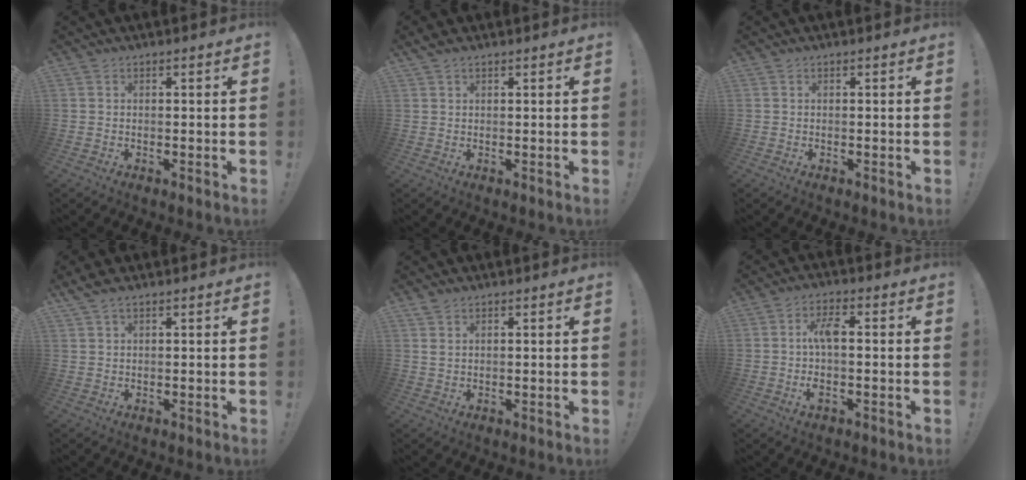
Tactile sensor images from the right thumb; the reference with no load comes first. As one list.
[{"total": 1.6, "force": [1.2, 0.7, 0.8], "torque": [-0.018, 0.000, 0.023]}, {"total": 0.0}, {"total": 2.4, "force": [1.7, 0.9, 1.4], "torque": [-0.030, -0.002, 0.033]}, {"total": 2.0, "force": [1.4, 0.9, 1.2], "torque": [-0.016, -0.002, 0.025]}, {"total": 6.8, "force": [0.1, 2.1, 6.4], "torque": [-0.118, -0.003, -0.003]}]